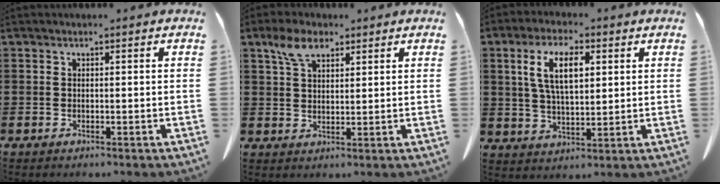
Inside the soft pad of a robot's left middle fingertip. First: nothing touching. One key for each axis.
{"total": 5.1, "fx": 3.1, "fy": 2.5, "fz": 3.2, "tx": -0.074, "ty": 0.007, "tz": 0.057}
{"total": 8.2, "fx": 3.1, "fy": 3.3, "fz": 6.8, "tx": -0.143, "ty": 0.009, "tz": 0.054}